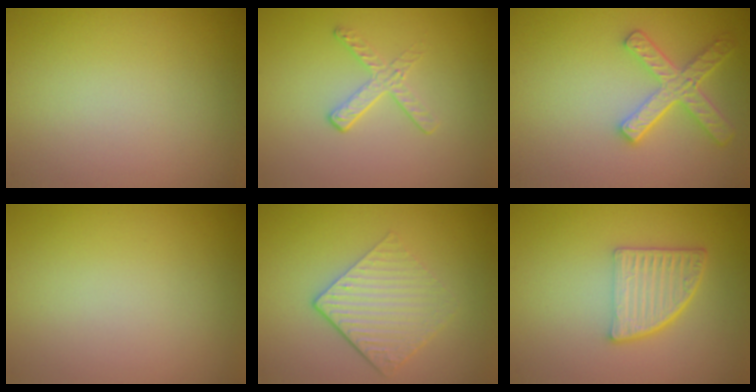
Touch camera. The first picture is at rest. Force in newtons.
{"total": 1.9, "press": 1.1, "slide": 1.6}
{"total": 4.3, "press": 3.5, "slide": 2.5}
{"total": 0.0}
{"total": 4.3, "press": 2.8, "slide": 3.2}
{"total": 4.8, "press": 3.4, "slide": 3.5}